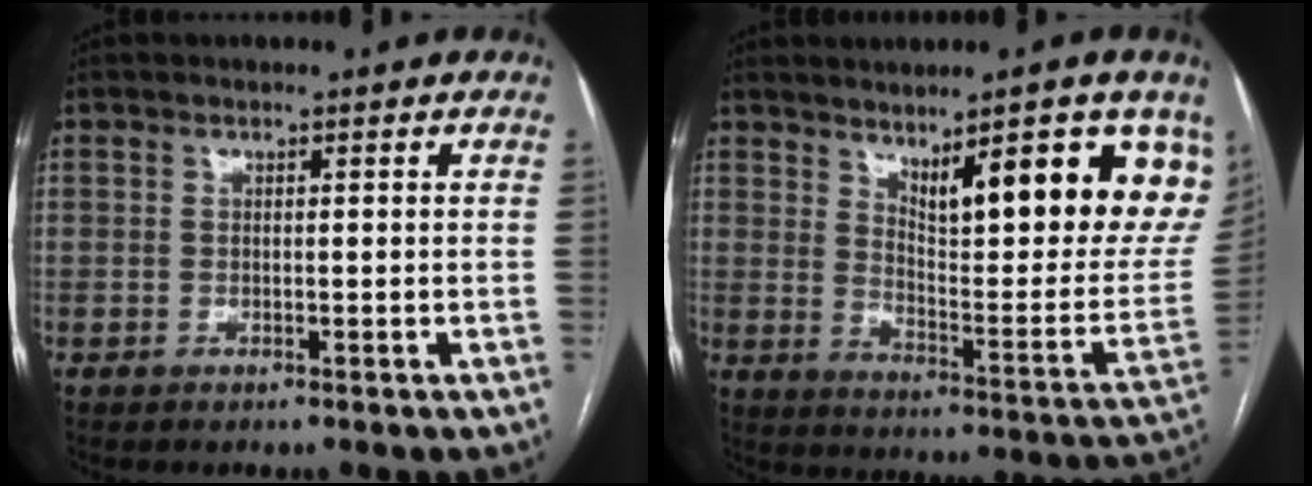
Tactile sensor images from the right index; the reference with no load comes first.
{"total": 20.6, "force": [11.0, 4.0, 17.0], "torque": [-0.210, -0.017, 0.160]}